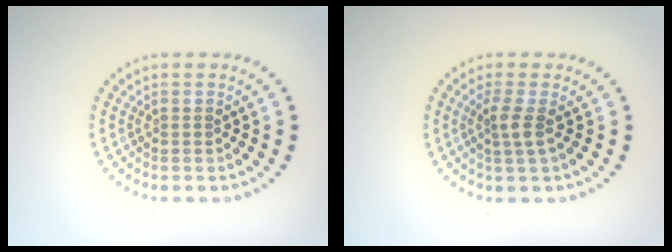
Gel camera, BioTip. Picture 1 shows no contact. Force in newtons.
{"total": 1.8, "press": 1.4, "slide": 1.2}